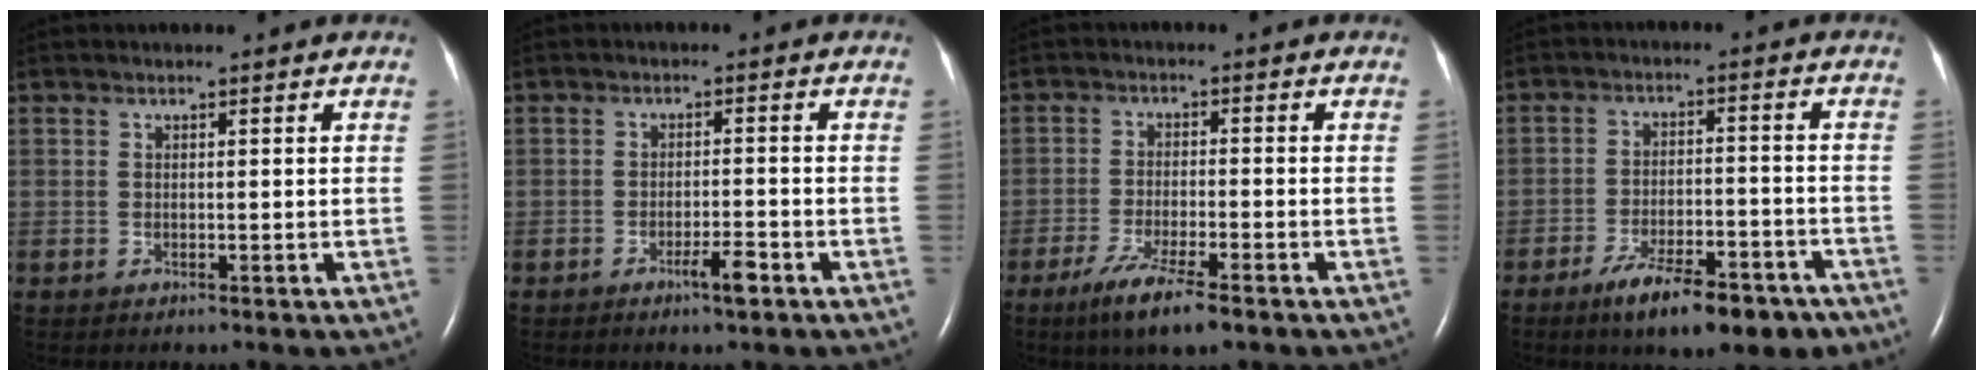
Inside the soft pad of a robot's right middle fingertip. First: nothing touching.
{"total": 3.1, "force": [-2.0, 0.1, 2.4], "torque": [-0.042, -0.003, -0.034]}
{"total": 7.6, "force": [-5.0, 0.7, 5.7], "torque": [-0.115, -0.019, -0.083]}
{"total": 11.6, "force": [-8.1, 3.5, 7.5], "torque": [-0.113, -0.002, -0.124]}